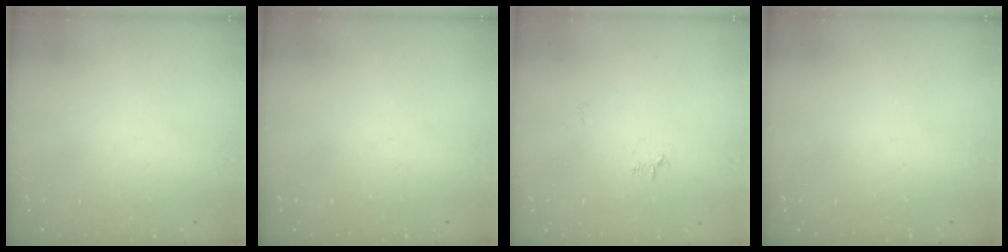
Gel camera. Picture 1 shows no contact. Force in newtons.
{"total": 0.0}
{"total": 6.0, "press": 5.9, "slide": 0.6}
{"total": 0.0}